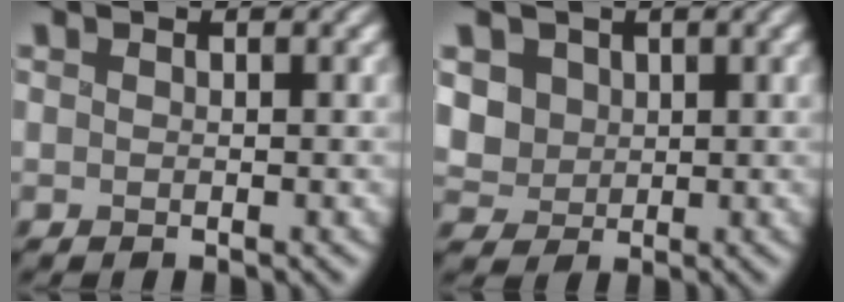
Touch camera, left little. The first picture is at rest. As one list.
[{"total": 3.5, "force": [0.4, 3.1, 1.5], "torque": [-0.045, -0.002, 0.007]}]